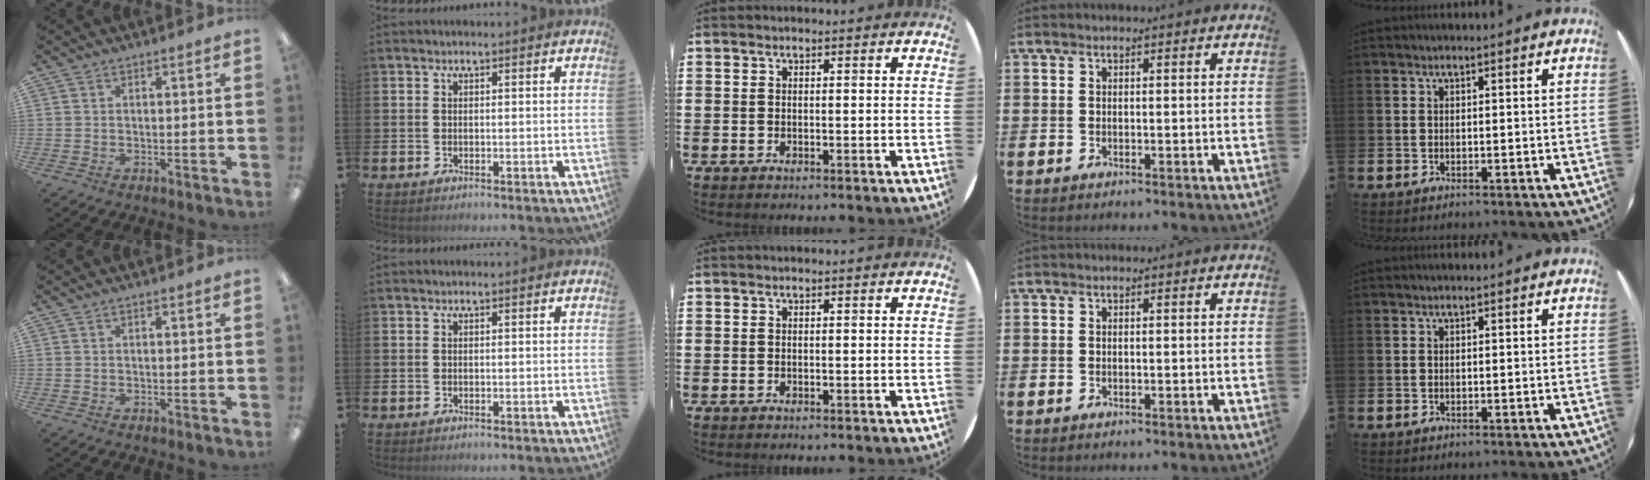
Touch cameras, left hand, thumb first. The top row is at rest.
{}